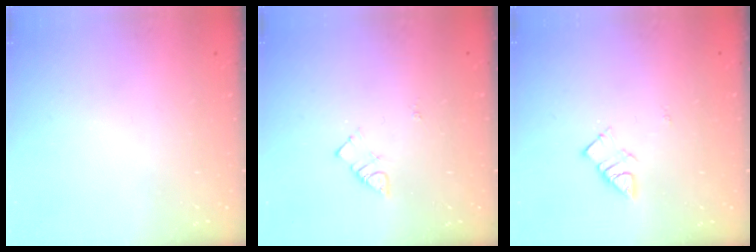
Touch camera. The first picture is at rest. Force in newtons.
{"total": 3.9, "press": 3.8, "slide": 0.5}
{"total": 5.0, "press": 5.0, "slide": 0.2}